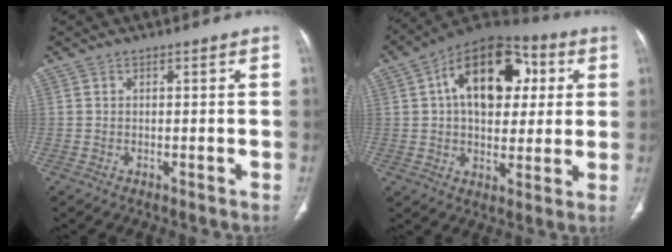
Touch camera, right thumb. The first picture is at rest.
{"total": 19.6, "force": [4.6, 12.3, 14.6], "torque": [-0.180, 0.014, 0.061]}